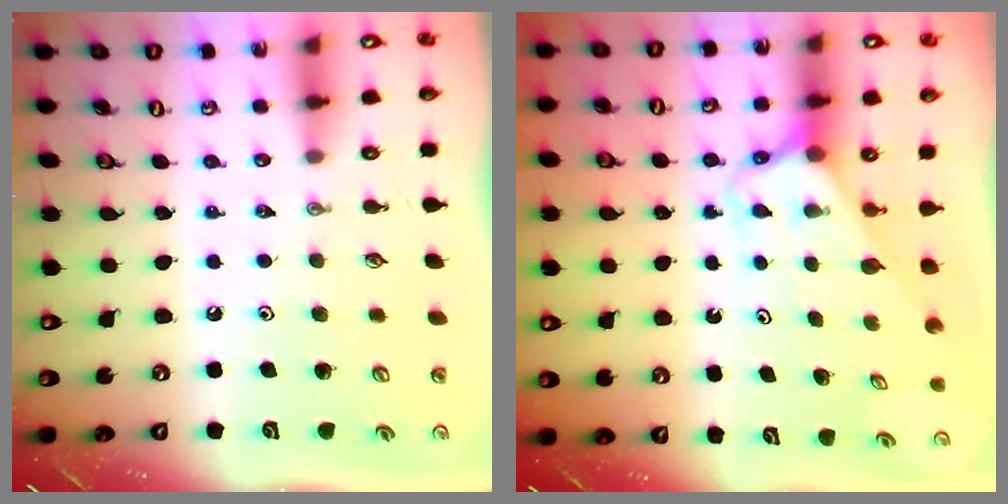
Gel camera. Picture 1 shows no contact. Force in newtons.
{"total": 2.5, "press": 2.5, "slide": 0.1}